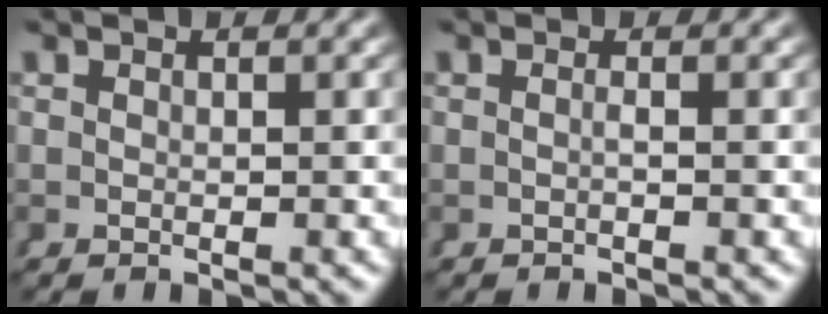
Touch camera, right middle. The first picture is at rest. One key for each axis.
{"total": 0.7, "fx": -0.4, "fy": 0.3, "fz": 0.6, "tx": -0.012, "ty": -0.001, "tz": -0.007}